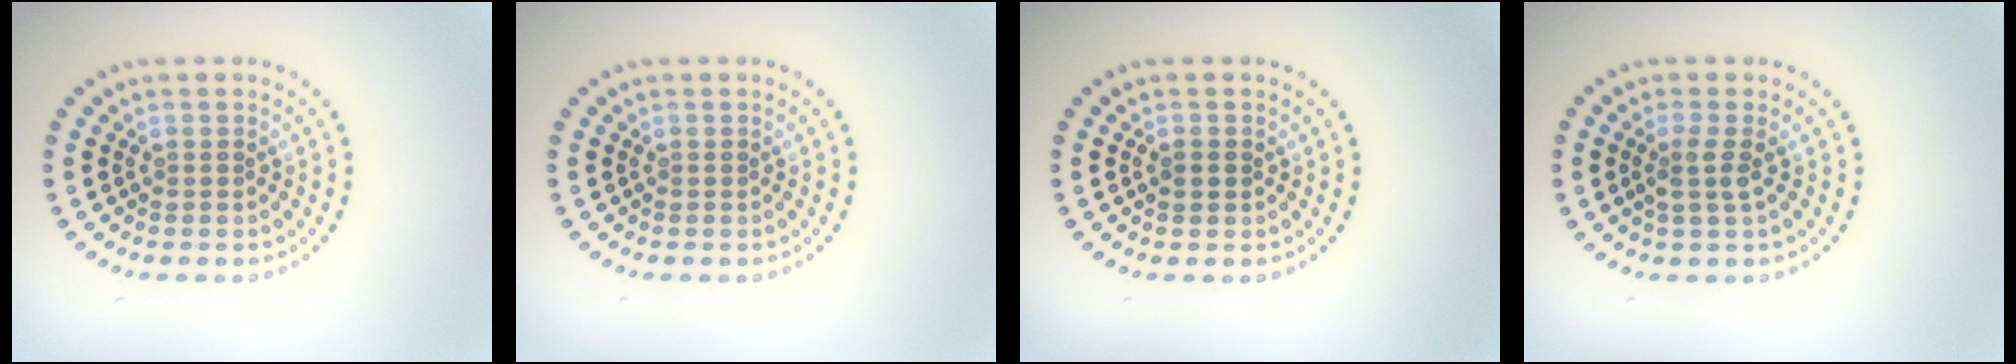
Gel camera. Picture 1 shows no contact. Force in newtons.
{"total": 0.0}
{"total": 1.2, "press": 1.2, "slide": 0.1}
{"total": 1.9, "press": 1.5, "slide": 1.1}